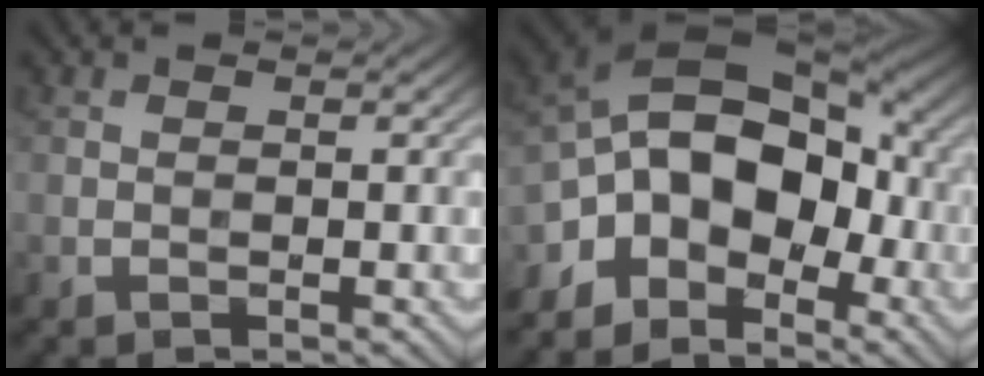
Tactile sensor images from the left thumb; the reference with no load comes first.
{"total": 12.7, "force": [-3.6, 8.2, 9.1], "torque": [-0.169, 0.002, -0.079]}